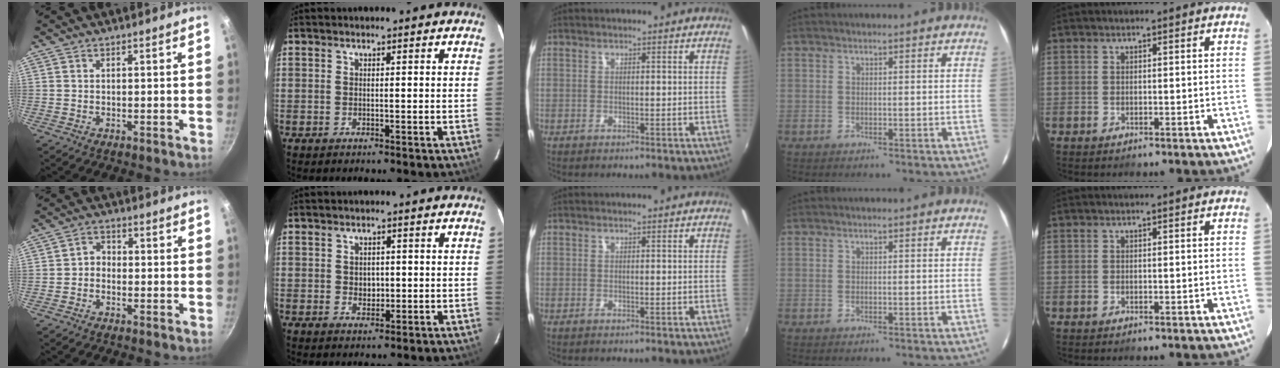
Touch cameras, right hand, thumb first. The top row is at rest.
{"thumb": {"total": 2.6, "force": [-1.0, 2.0, 1.2], "torque": [-0.010, 0.017, -0.026]}, "index": {"total": 2.7, "force": [-0.1, 2.4, 1.4], "torque": [-0.019, 0.001, 0.002]}}